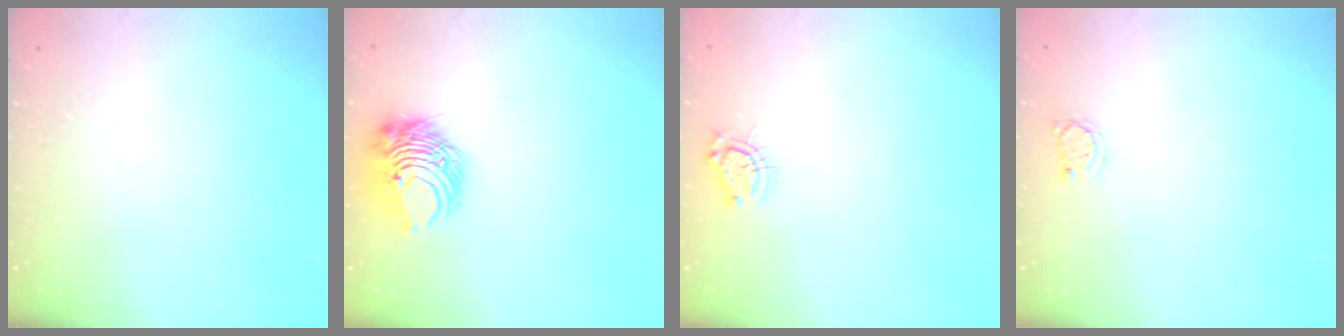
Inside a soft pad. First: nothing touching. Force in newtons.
{"total": 10.7, "press": 10.7, "slide": 0.8}
{"total": 5.9, "press": 5.9, "slide": 0.5}
{"total": 2.6, "press": 2.6, "slide": 0.4}